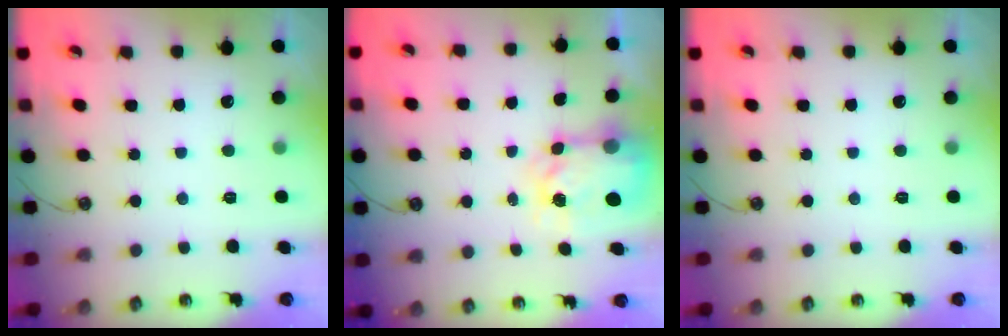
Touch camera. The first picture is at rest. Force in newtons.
{"total": 5.4, "press": 5.3, "slide": 0.8}
{"total": 0.0}